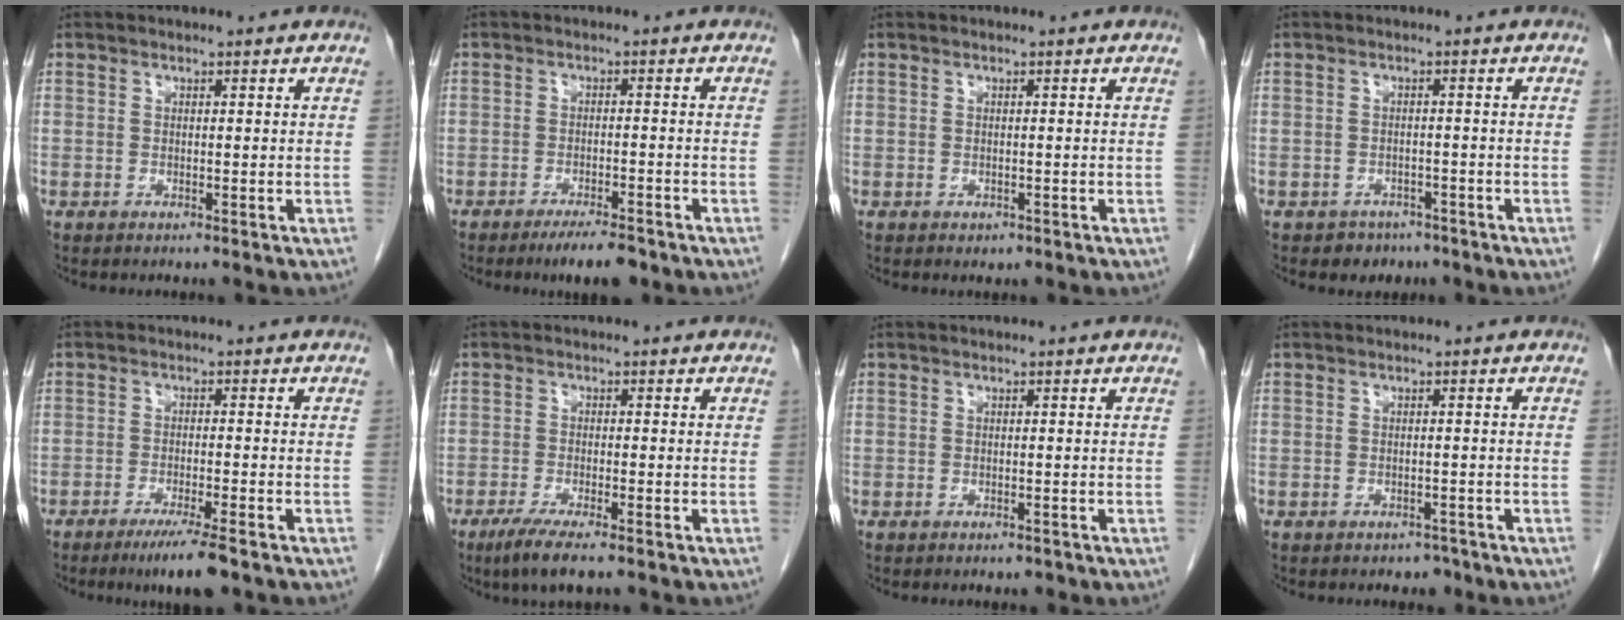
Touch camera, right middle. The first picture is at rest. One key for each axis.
{"total": 5.1, "fx": -3.9, "fy": 1.0, "fz": 3.2, "tx": -0.048, "ty": -0.005, "tz": -0.058}
{"total": 0.7, "fx": -0.3, "fy": 0.5, "fz": 0.3, "tx": -0.006, "ty": 0.001, "tz": -0.001}
{"total": 3.1, "fx": -2.1, "fy": 2.2, "fz": 0.0, "tx": -0.006, "ty": 0.012, "tz": -0.026}
{"total": 5.7, "fx": -4.1, "fy": -0.1, "fz": 4.1, "tx": -0.065, "ty": -0.014, "tz": -0.068}
{"total": 5.3, "fx": -3.6, "fy": 0.4, "fz": 3.8, "tx": -0.069, "ty": -0.015, "tz": -0.061}
{"total": 0.7, "fx": -0.6, "fy": 0.3, "fz": 0.2, "tx": -0.009, "ty": -0.001, "tz": -0.006}
{"total": 2.0, "fx": -1.6, "fy": 1.1, "fz": 0.2, "tx": -0.004, "ty": 0.004, "tz": -0.023}